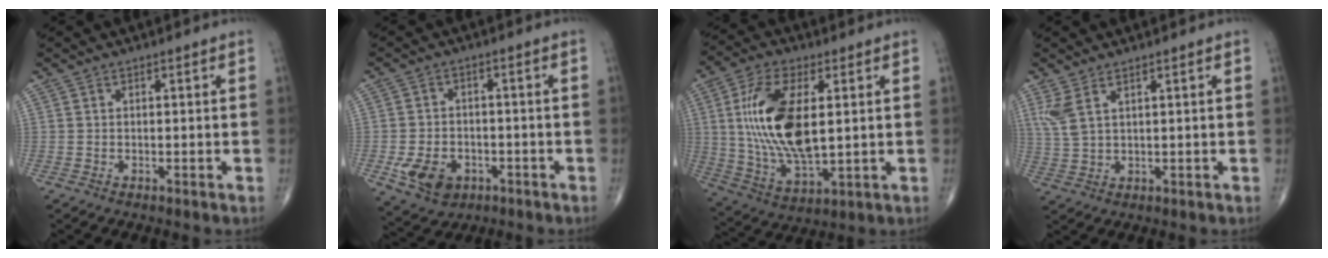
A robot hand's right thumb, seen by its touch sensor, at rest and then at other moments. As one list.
[{"total": 8.2, "force": [-3.1, 6.0, 4.6], "torque": [-0.075, 0.015, -0.042]}, {"total": 18.0, "force": [2.7, 8.3, 15.8], "torque": [-0.308, -0.015, 0.058]}, {"total": 4.6, "force": [2.5, 1.5, 3.5], "torque": [-0.090, -0.007, 0.062]}]